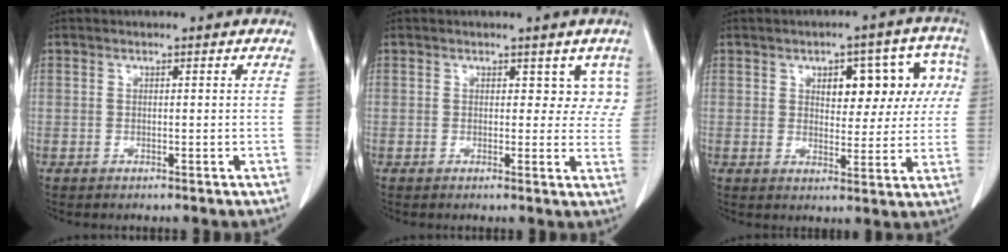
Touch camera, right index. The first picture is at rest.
{"total": 3.9, "force": [2.0, 2.7, 2.0], "torque": [0.009, 0.001, 0.014]}
{"total": 10.1, "force": [3.0, 5.1, 8.2], "torque": [-0.089, 0.037, 0.038]}